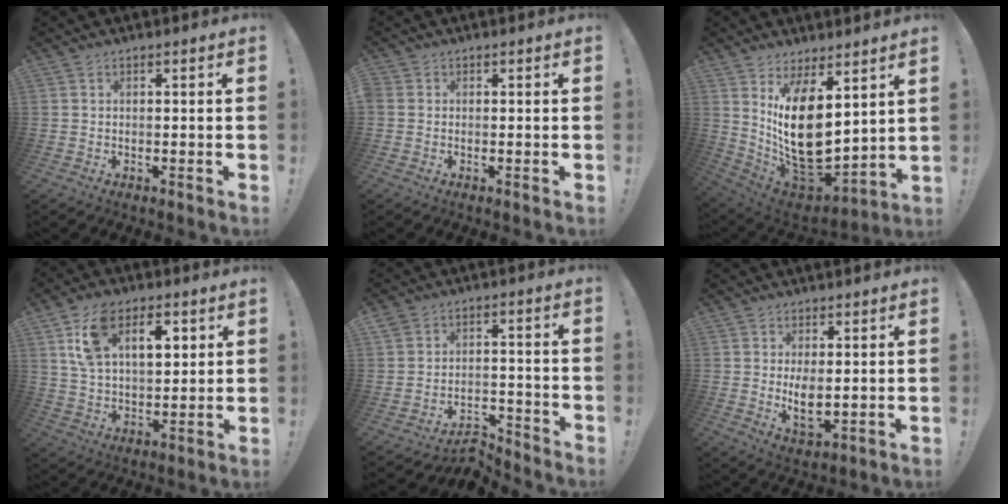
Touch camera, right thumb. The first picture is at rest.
{"total": 1.2, "force": [-0.1, 1.1, 0.5], "torque": [-0.010, 0.003, -0.001]}
{"total": 19.2, "force": [5.0, 10.9, 15.0], "torque": [-0.262, -0.062, 0.102]}
{"total": 15.3, "force": [6.9, 9.2, 10.2], "torque": [-0.157, -0.011, 0.124]}
{"total": 6.2, "force": [-5.1, 2.7, 2.2], "torque": [-0.019, 0.027, -0.088]}
{"total": 5.9, "force": [1.4, 3.4, 4.6], "torque": [-0.052, -0.023, 0.025]}